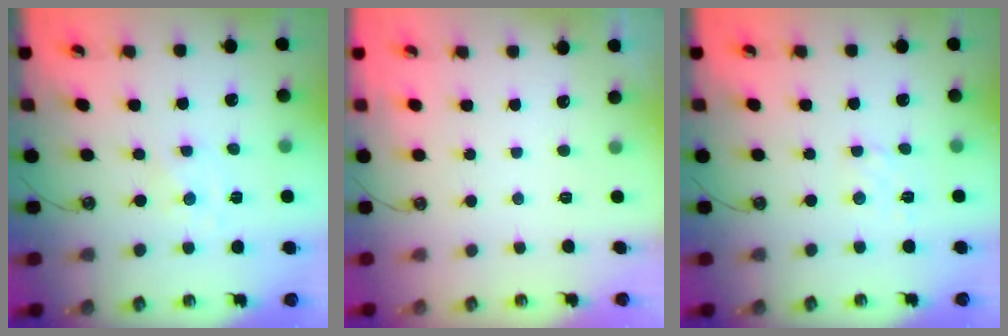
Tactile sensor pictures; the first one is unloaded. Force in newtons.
{"total": 0.0}
{"total": 2.6, "press": 2.6, "slide": 0.6}